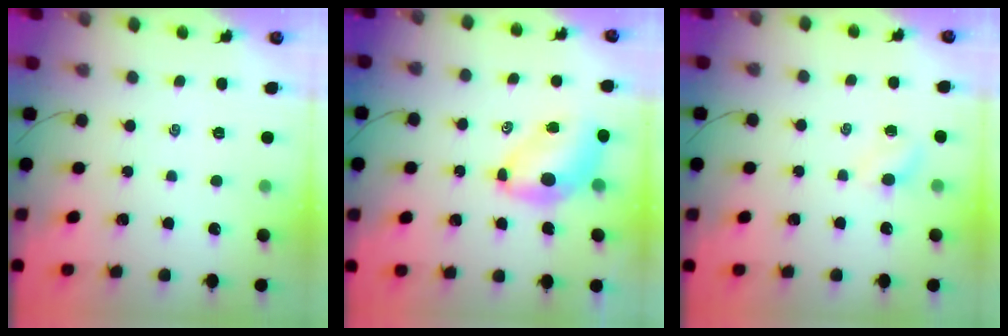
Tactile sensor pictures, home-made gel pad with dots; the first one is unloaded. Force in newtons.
{"total": 6.8, "press": 6.6, "slide": 1.8}
{"total": 2.9, "press": 2.8, "slide": 0.9}